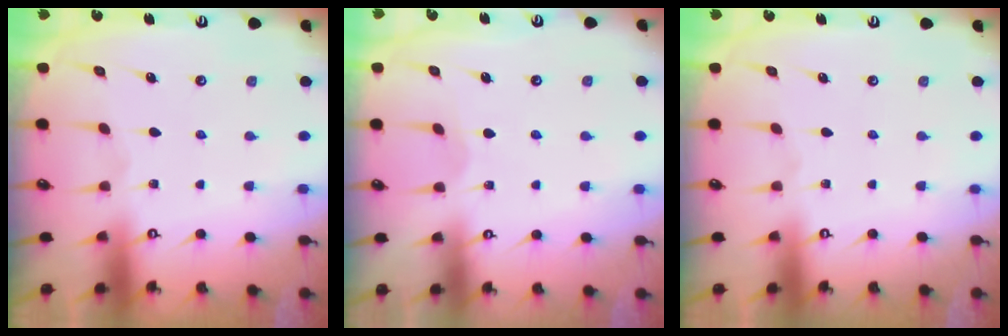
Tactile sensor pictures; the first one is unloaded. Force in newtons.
{"total": 2.8, "press": 2.8, "slide": 0.2}
{"total": 0.0}